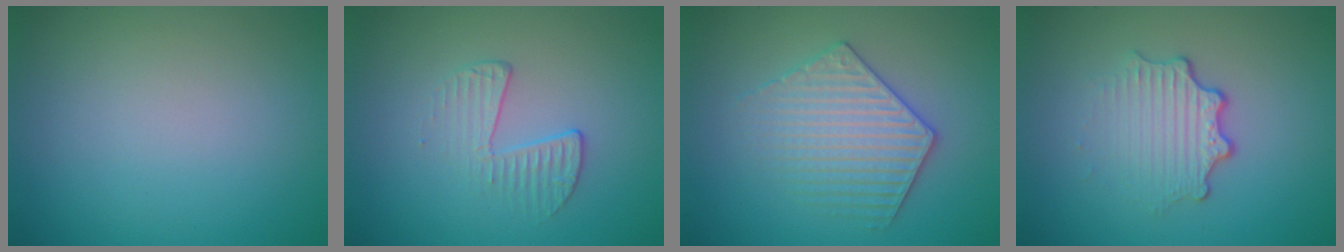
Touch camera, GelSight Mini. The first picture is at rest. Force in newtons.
{"total": 2.1, "press": 1.0, "slide": 1.8}
{"total": 3.6, "press": 3.5, "slide": 0.5}
{"total": 3.4, "press": 2.6, "slide": 2.3}